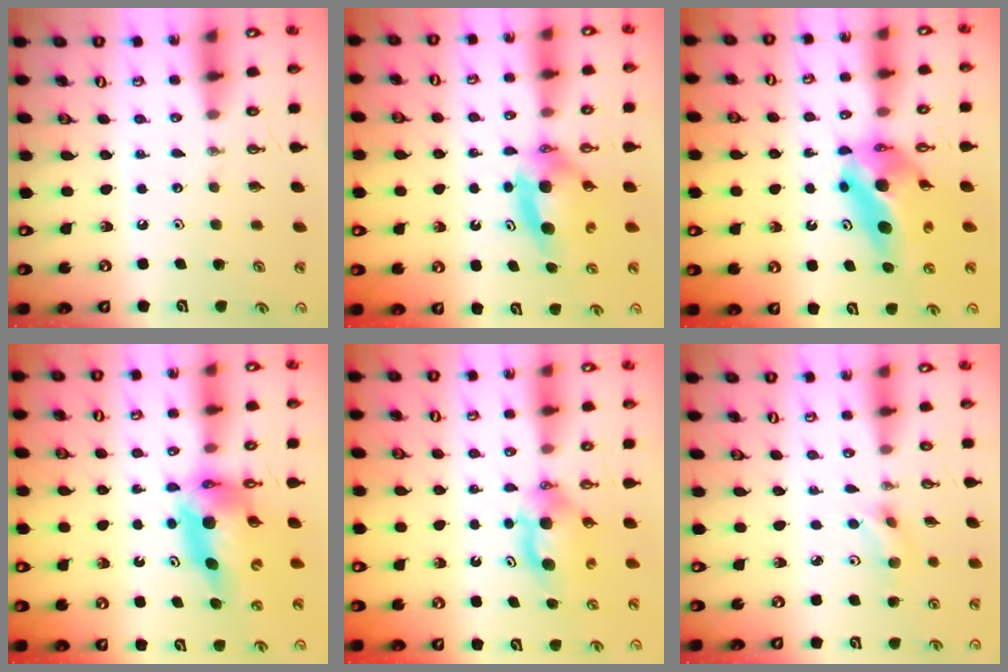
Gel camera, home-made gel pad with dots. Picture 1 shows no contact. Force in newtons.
{"total": 8.0, "press": 5.1, "slide": 6.1}
{"total": 13.2, "press": 11.0, "slide": 7.2}
{"total": 12.8, "press": 12.7, "slide": 1.2}
{"total": 5.7, "press": 5.6, "slide": 1.3}
{"total": 5.4, "press": 5.4, "slide": 0.9}